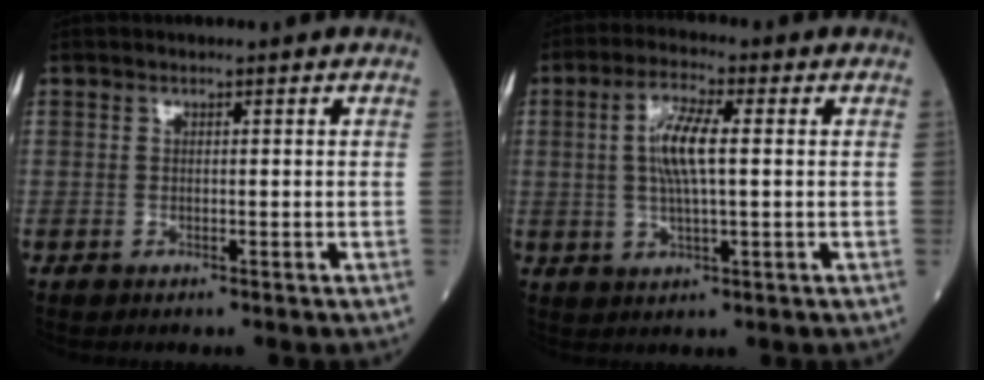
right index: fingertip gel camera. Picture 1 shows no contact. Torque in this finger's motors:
{"motor_torque": [0.25, 0.01, 0.18, 0.12]}